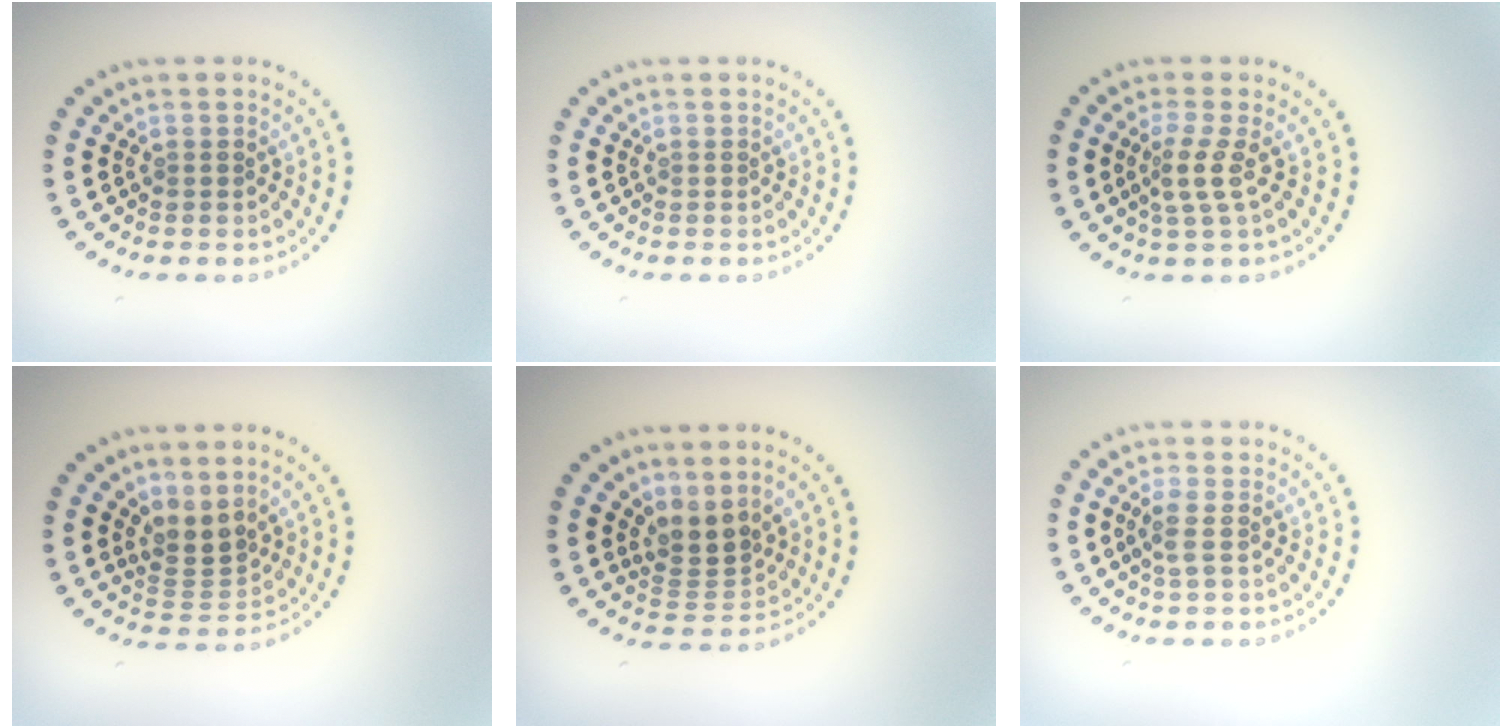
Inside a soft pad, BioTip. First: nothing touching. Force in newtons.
{"total": 0.0}
{"total": 2.2, "press": 1.4, "slide": 1.7}
{"total": 2.6, "press": 1.9, "slide": 1.8}
{"total": 2.9, "press": 2.1, "slide": 1.9}
{"total": 1.3, "press": 1.2, "slide": 0.7}